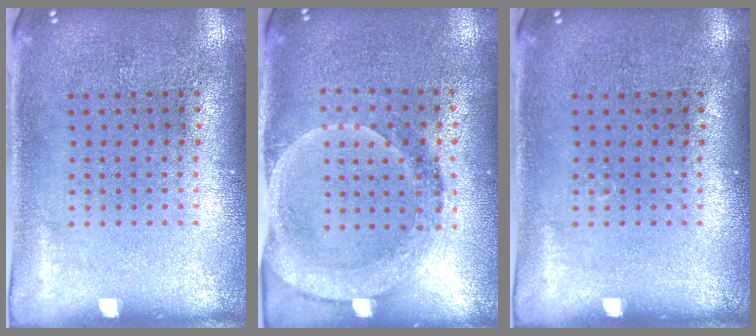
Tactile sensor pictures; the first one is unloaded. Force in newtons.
{"total": 1.9, "press": 1.7, "slide": 0.9}
{"total": 0.0}